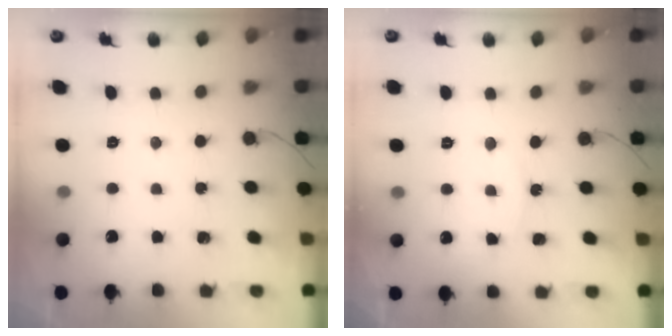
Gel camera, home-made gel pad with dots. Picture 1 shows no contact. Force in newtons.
{"total": 6.3, "press": 6.3, "slide": 0.6}